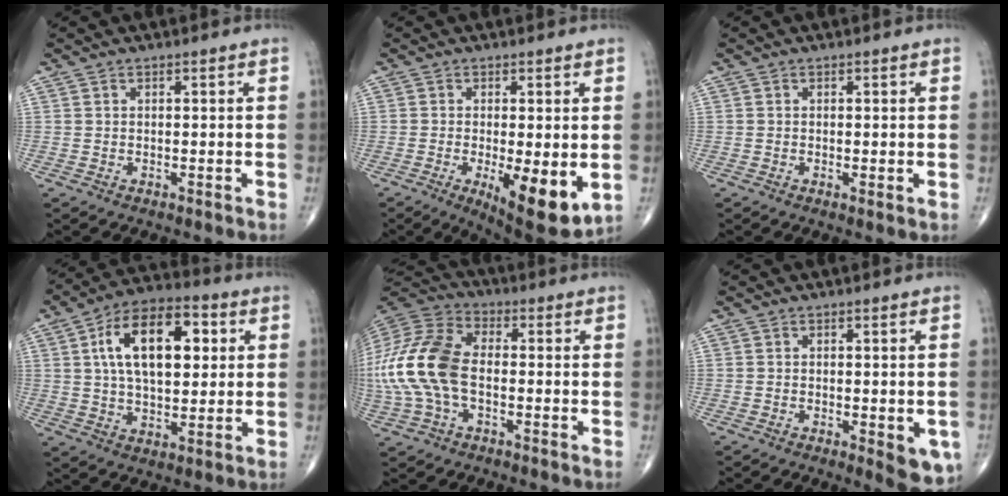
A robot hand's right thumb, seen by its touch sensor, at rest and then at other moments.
{"total": 11.5, "force": [-2.6, 3.7, 10.5], "torque": [-0.154, -0.026, -0.031]}
{"total": 0.9, "force": [-0.1, 0.3, 0.9], "torque": [-0.021, -0.005, -0.005]}
{"total": 17.6, "force": [4.2, 9.4, 14.2], "torque": [-0.212, 0.011, 0.065]}
{"total": 18.7, "force": [-1.8, 11.1, 14.9], "torque": [-0.342, 0.028, -0.037]}
{"total": 6.5, "force": [-2.0, 2.4, 5.7], "torque": [-0.057, -0.009, -0.023]}